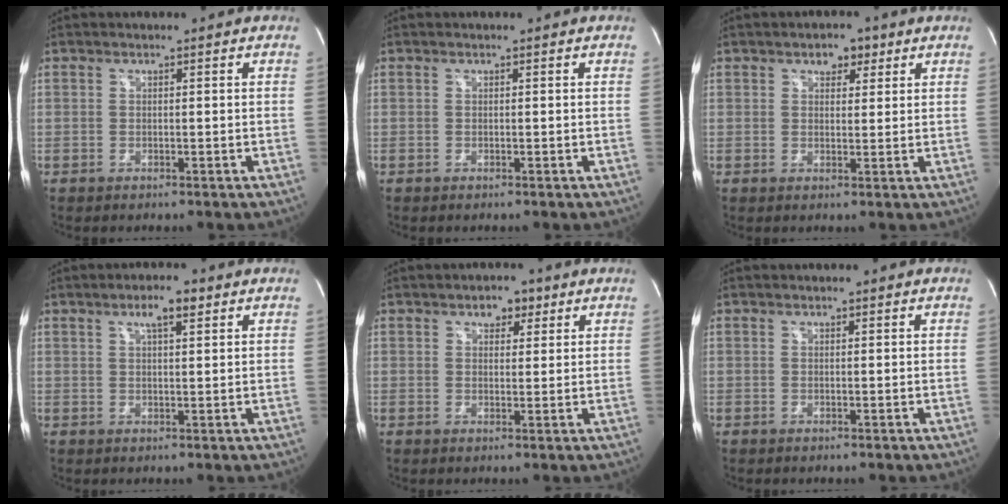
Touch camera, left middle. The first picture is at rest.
{"total": 0.0}
{"total": 3.2, "force": [1.9, 1.9, 1.8], "torque": [-0.024, 0.010, 0.028]}
{"total": 3.8, "force": [2.2, 0.8, 3.1], "torque": [-0.057, 0.007, 0.038]}
{"total": 3.2, "force": [1.9, 1.9, 1.8], "torque": [-0.025, 0.010, 0.029]}
{"total": 0.0}